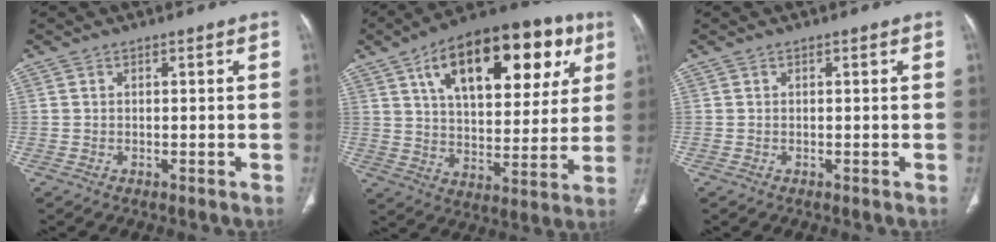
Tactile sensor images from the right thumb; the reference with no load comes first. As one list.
[{"total": 26.1, "force": [11.2, 12.8, 19.8], "torque": [-0.255, 0.001, 0.171]}, {"total": 0.0}]